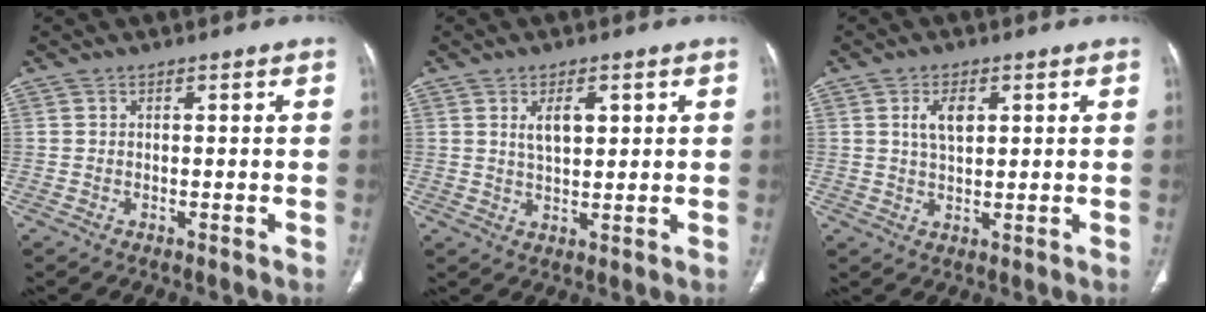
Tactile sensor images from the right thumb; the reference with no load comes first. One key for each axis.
{"total": 4.8, "fx": 1.7, "fy": 2.3, "fz": 3.9, "tx": -0.057, "ty": -0.010, "tz": 0.031}
{"total": 4.7, "fx": 1.5, "fy": 2.6, "fz": 3.6, "tx": -0.057, "ty": -0.004, "tz": 0.031}